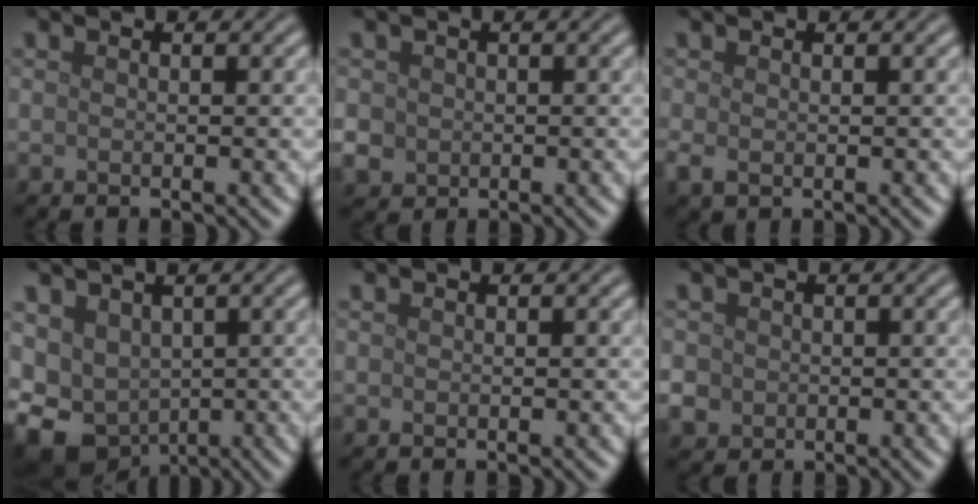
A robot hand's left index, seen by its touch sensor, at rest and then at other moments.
{"total": 2.2, "force": [0.0, 2.1, 0.7], "torque": [-0.017, -0.005, 0.000]}
{"total": 1.3, "force": [-0.2, 0.9, 1.0], "torque": [-0.025, -0.006, -0.003]}
{"total": 8.5, "force": [-2.2, 6.7, 4.8], "torque": [-0.089, -0.027, -0.020]}
{"total": 0.0}
{"total": 3.0, "force": [-0.3, 2.8, 1.0], "torque": [-0.020, -0.002, -0.003]}